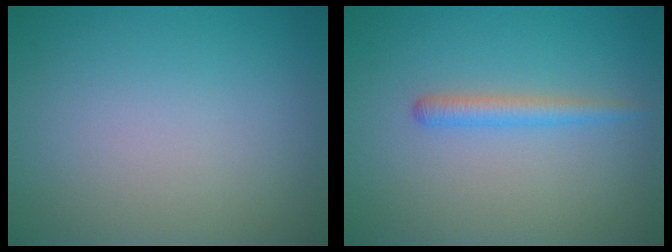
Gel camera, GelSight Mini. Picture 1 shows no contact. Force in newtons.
{"total": 1.7, "press": 1.7, "slide": 0.2}